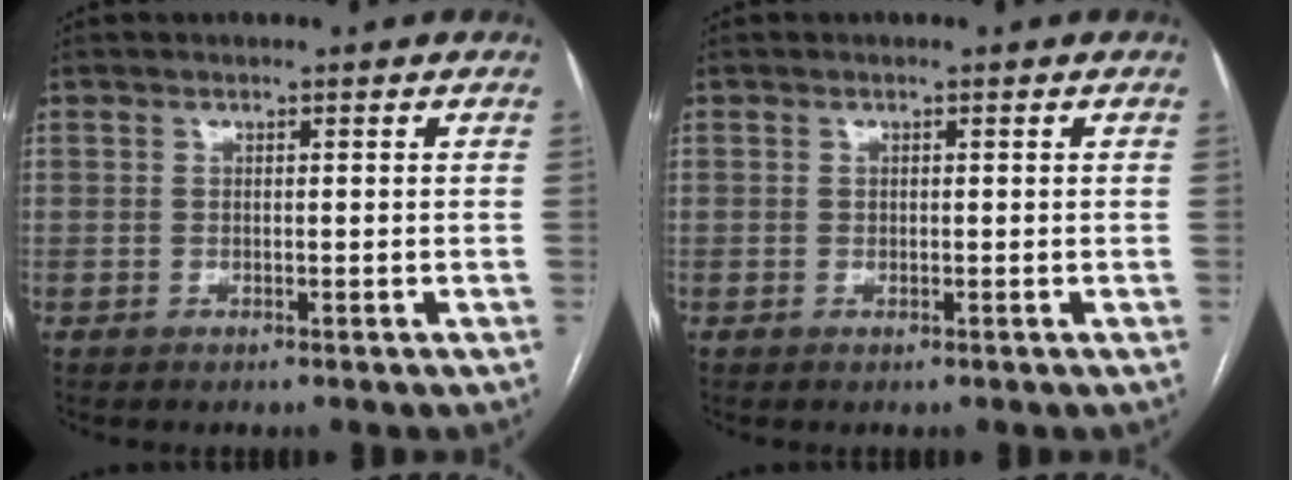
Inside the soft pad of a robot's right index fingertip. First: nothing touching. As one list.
[{"total": 0.0}]